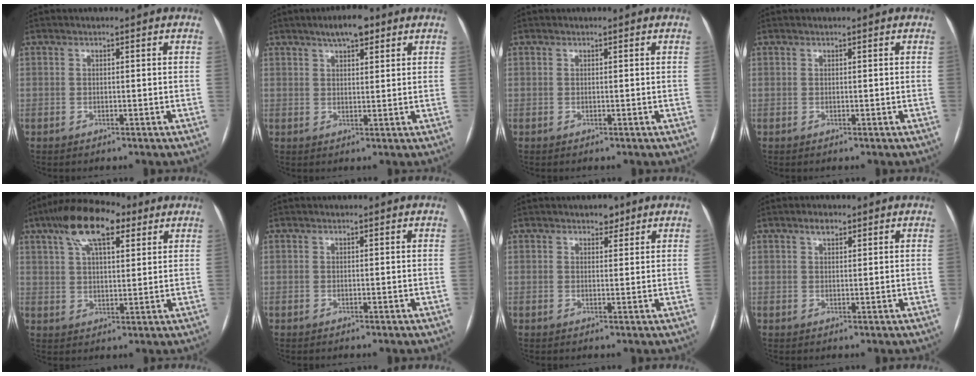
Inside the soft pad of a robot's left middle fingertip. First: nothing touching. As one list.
[{"total": 5.2, "force": [3.5, 1.7, 3.5], "torque": [-0.058, 0.009, 0.052]}, {"total": 0.0}, {"total": 0.0}, {"total": 12.4, "force": [7.1, 4.4, 9.2], "torque": [-0.170, 0.035, 0.123]}, {"total": 0.0}, {"total": 2.0, "force": [1.5, 1.1, 0.8], "torque": [-0.009, 0.001, 0.018]}, {"total": 1.7, "force": [1.2, 0.8, 1.0], "torque": [-0.019, 0.005, 0.020]}]